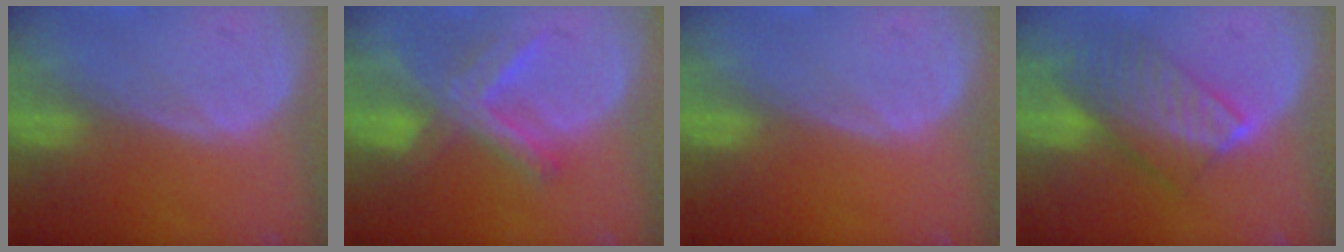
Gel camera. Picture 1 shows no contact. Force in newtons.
{"total": 6.4, "press": 6.2, "slide": 1.6}
{"total": 0.0}
{"total": 7.5, "press": 7.2, "slide": 2.2}